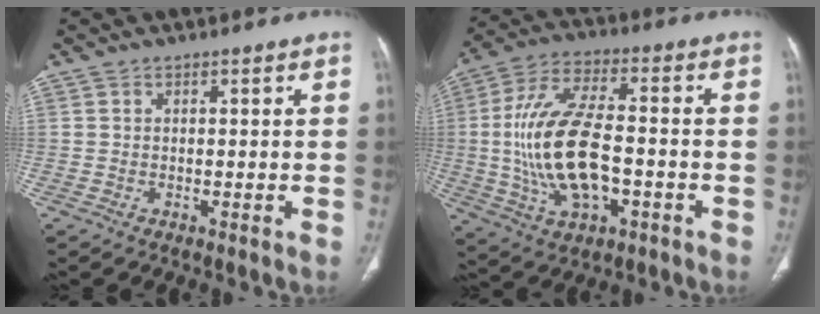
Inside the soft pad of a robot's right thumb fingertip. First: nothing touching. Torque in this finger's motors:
{"motor_torque": [0.09, 0.82, 1.88, 0.06, 0.49]}